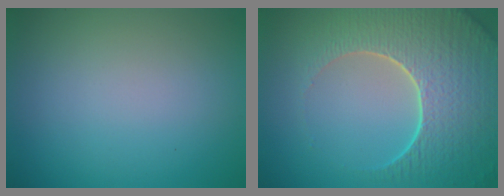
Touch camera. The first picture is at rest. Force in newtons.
{"total": 8.4, "press": 6.4, "slide": 5.4}